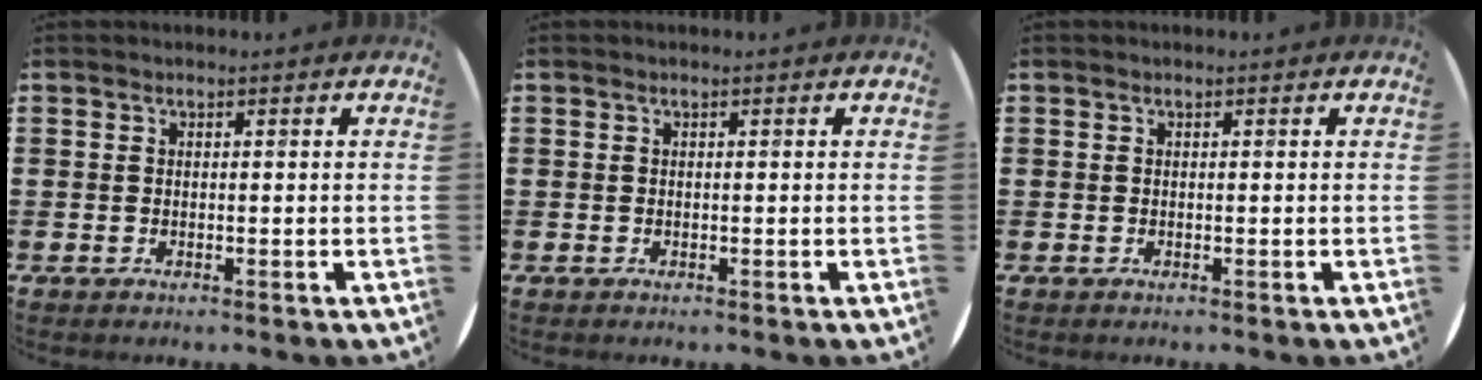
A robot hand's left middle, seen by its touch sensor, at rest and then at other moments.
{"total": 0.0}
{"total": 0.0}